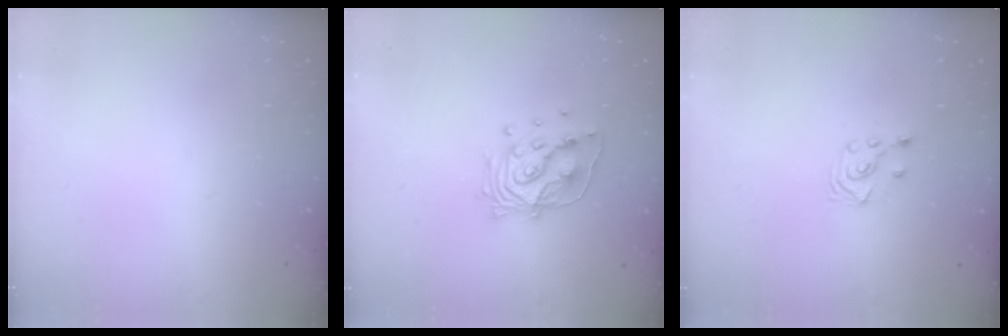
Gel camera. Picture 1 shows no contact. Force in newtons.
{"total": 13.7, "press": 13.4, "slide": 3.0}
{"total": 2.6, "press": 2.6, "slide": 0.3}